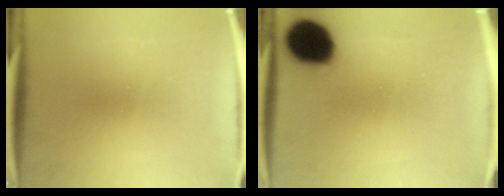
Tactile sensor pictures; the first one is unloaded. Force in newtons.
{"total": 17.8}